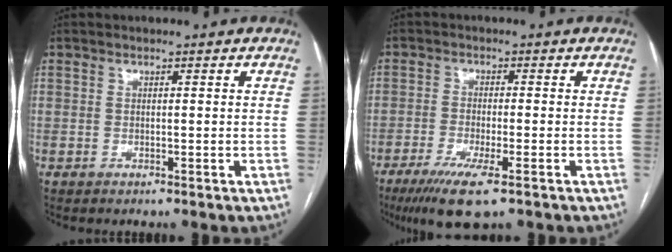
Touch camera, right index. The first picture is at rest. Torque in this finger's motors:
{"motor_torque": [0.83, -0.33, 0.16, 0.10]}